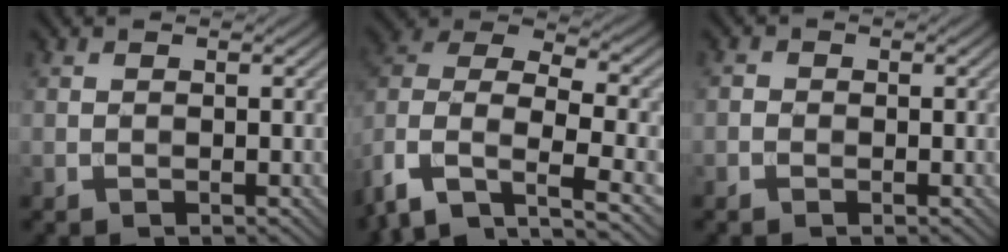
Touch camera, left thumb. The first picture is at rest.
{"total": 11.6, "force": [-4.6, 7.4, 7.6], "torque": [-0.192, -0.018, -0.083]}
{"total": 0.9, "force": [-0.6, 0.7, 0.2], "torque": [-0.004, 0.000, -0.013]}